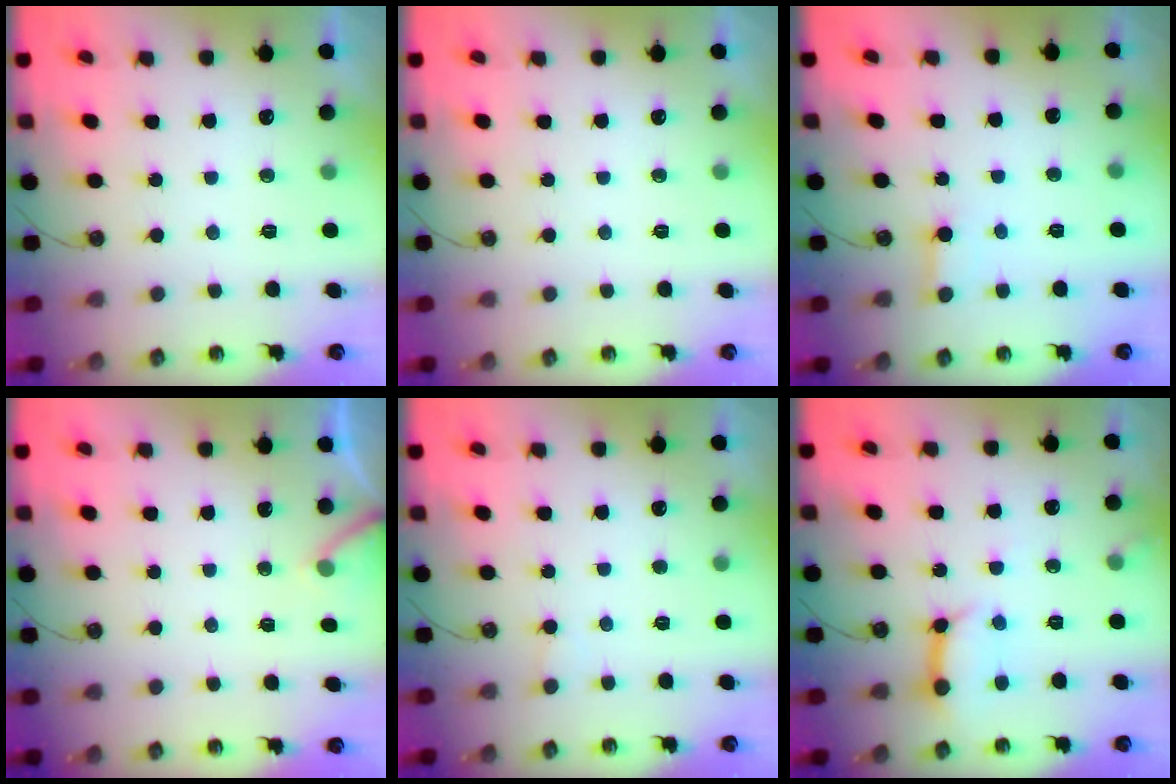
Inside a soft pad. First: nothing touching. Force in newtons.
{"total": 0.0}
{"total": 2.2, "press": 2.2, "slide": 0.1}
{"total": 4.9, "press": 4.9, "slide": 0.4}
{"total": 4.1, "press": 4.1, "slide": 0.4}
{"total": 12.1, "press": 12.1, "slide": 1.1}